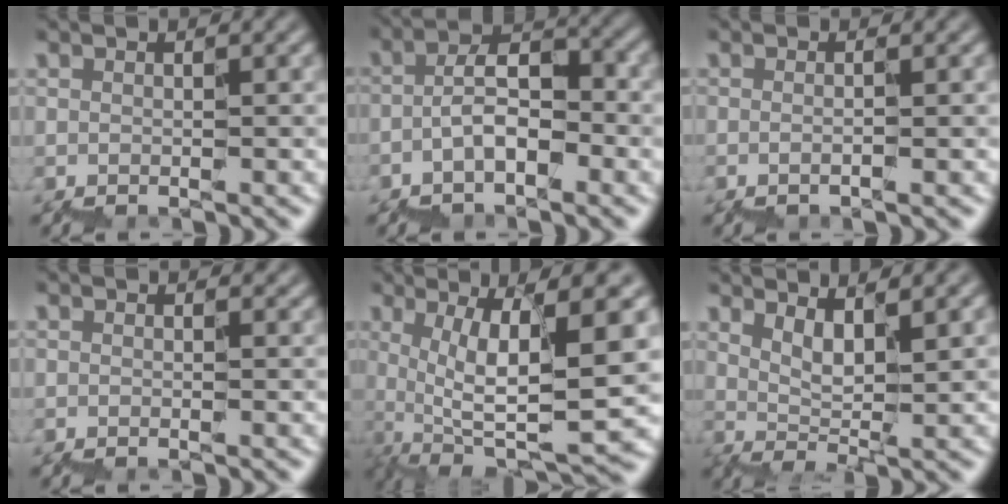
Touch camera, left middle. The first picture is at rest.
{"total": 3.2, "force": [-1.6, 1.5, 2.4], "torque": [-0.051, 0.023, -0.037]}
{"total": 0.6, "force": [-0.2, 0.4, 0.4], "torque": [0.002, -0.004, -0.007]}
{"total": 0.6, "force": [0.5, 0.3, 0.3], "torque": [-0.001, 0.005, 0.005]}
{"total": 9.4, "force": [1.5, 2.5, 8.9], "torque": [-0.140, 0.008, 0.036]}
{"total": 2.5, "force": [2.0, 0.6, 1.4], "torque": [-0.030, 0.000, 0.041]}